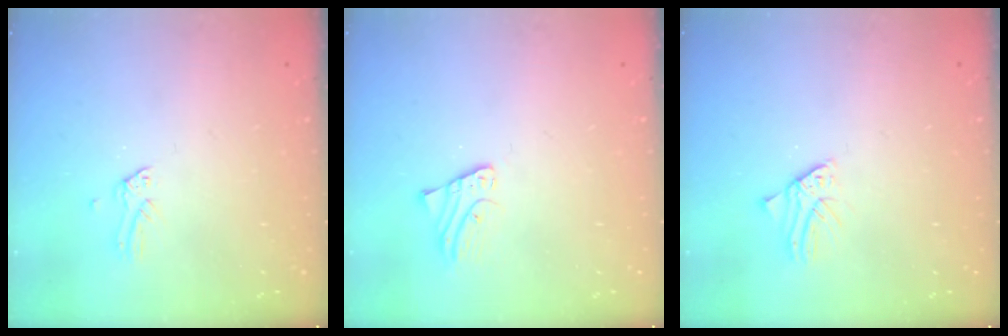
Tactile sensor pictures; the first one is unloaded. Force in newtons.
{"total": 1.3, "press": 1.3, "slide": 0.1}
{"total": 1.1, "press": 1.1, "slide": 0.1}